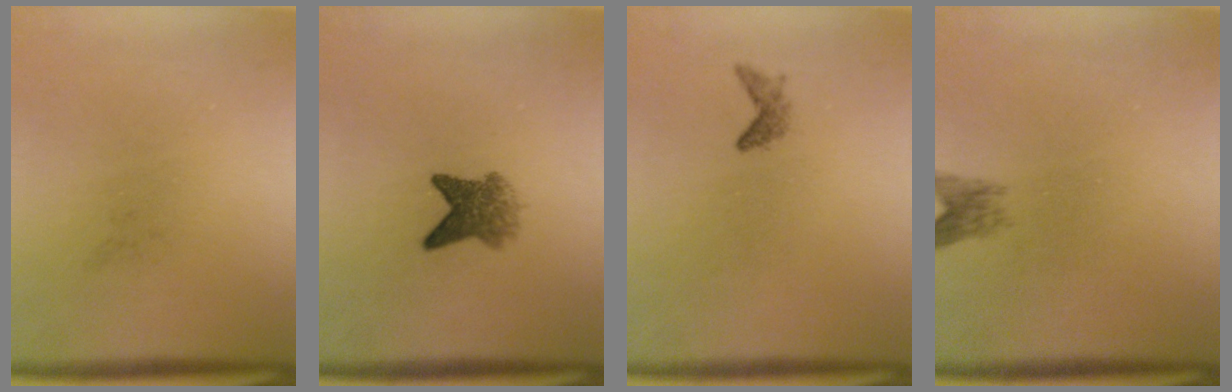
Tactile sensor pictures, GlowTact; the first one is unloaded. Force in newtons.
{"total": 4.2}
{"total": 1.1}
{"total": 1.9}